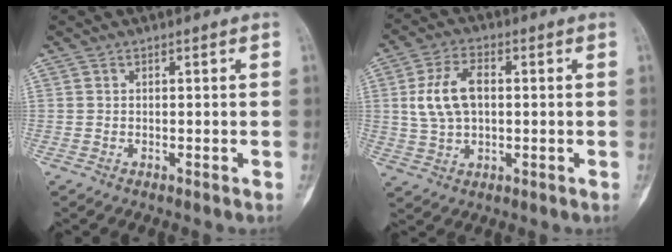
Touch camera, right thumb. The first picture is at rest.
{"total": 9.4, "force": [1.1, 5.6, 7.4], "torque": [-0.145, 0.010, 0.026]}